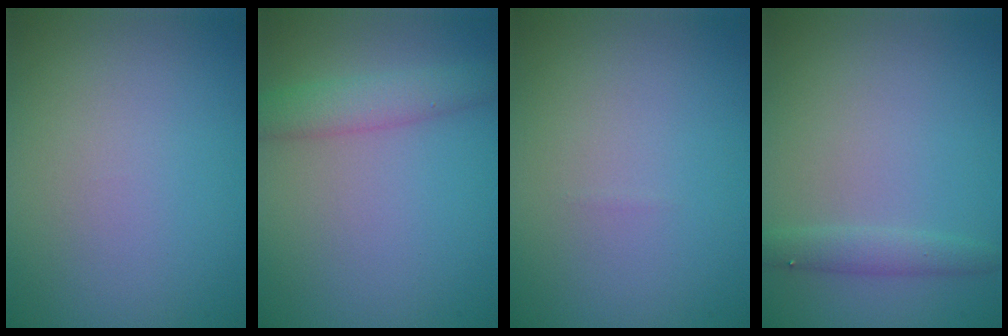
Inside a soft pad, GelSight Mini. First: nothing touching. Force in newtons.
{"total": 2.9, "press": 2.9, "slide": 0.1}
{"total": 0.0}
{"total": 1.6, "press": 1.6, "slide": 0.0}